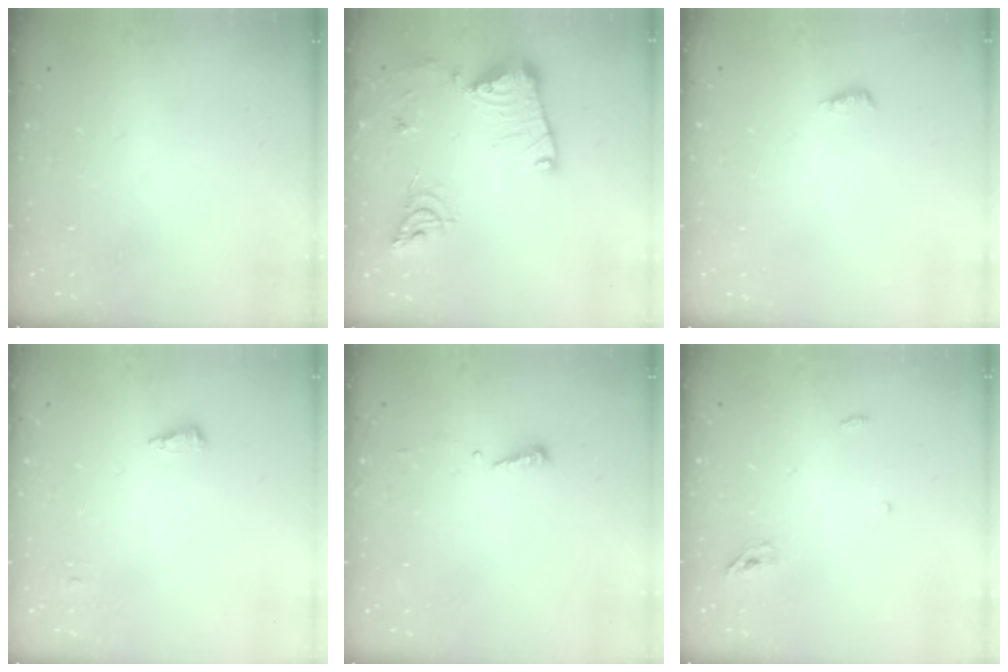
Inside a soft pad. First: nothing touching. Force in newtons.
{"total": 17.8, "press": 17.8, "slide": 1.6}
{"total": 3.8, "press": 3.6, "slide": 1.2}
{"total": 8.7, "press": 5.7, "slide": 6.5}
{"total": 3.9, "press": 3.9, "slide": 0.4}
{"total": 3.7, "press": 3.6, "slide": 1.0}